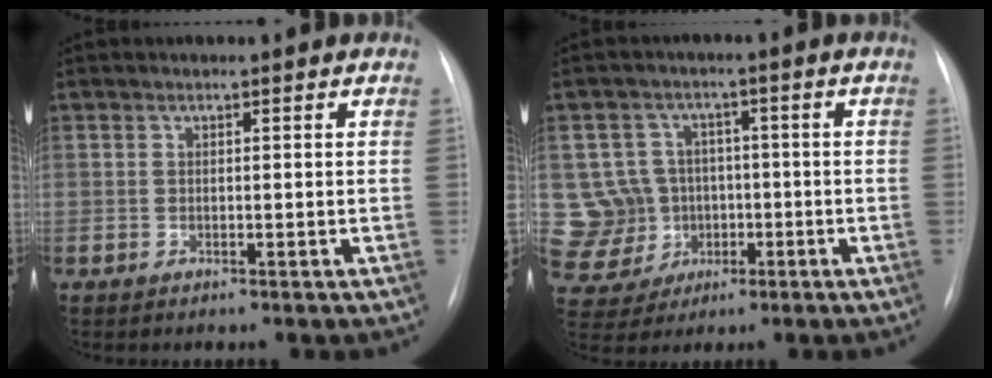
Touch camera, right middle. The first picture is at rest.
{"total": 10.5, "force": [-0.6, 10.3, 2.2], "torque": [-0.070, 0.028, 0.009]}